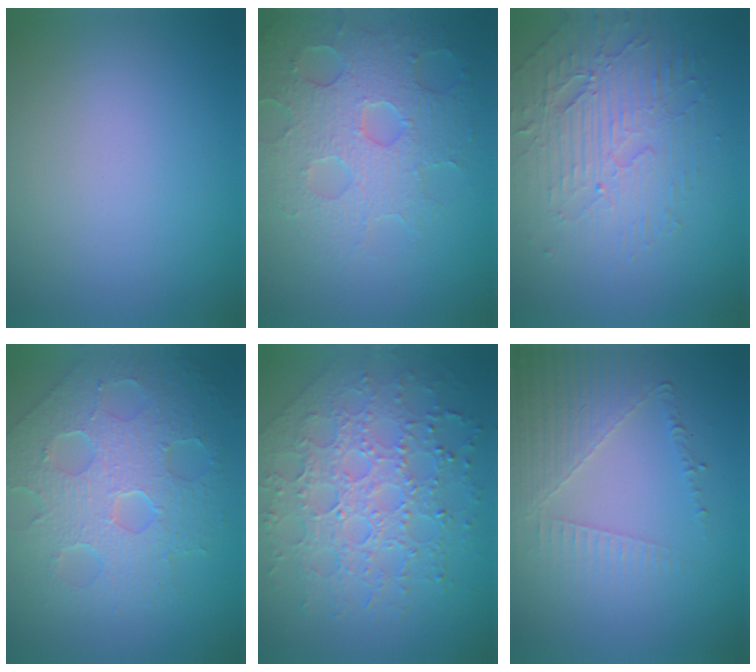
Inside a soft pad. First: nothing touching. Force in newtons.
{"total": 6.4, "press": 5.3, "slide": 3.6}
{"total": 4.4, "press": 3.9, "slide": 2.2}
{"total": 8.7, "press": 5.9, "slide": 6.4}
{"total": 7.8, "press": 5.6, "slide": 5.5}
{"total": 5.0, "press": 3.2, "slide": 3.8}